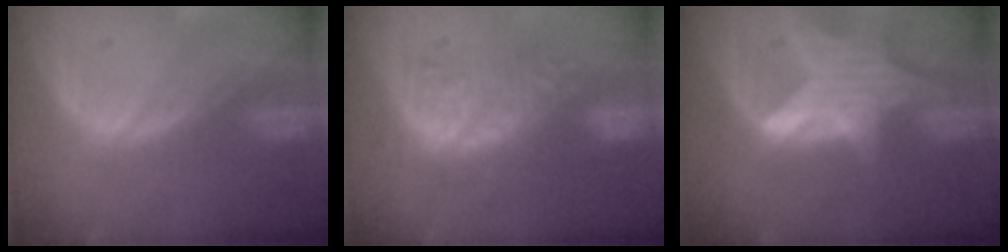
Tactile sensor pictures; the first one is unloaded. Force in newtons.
{"total": 8.9, "press": 8.7, "slide": 1.9}
{"total": 8.0, "press": 7.2, "slide": 3.4}